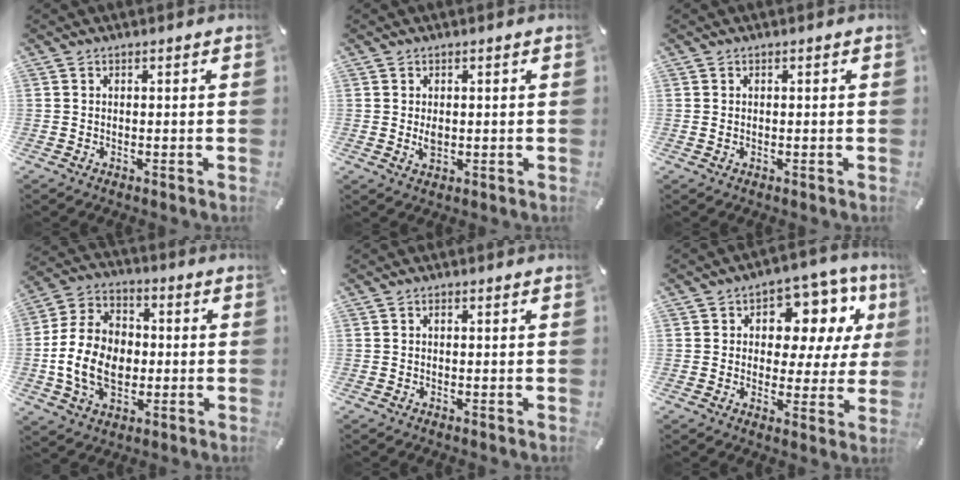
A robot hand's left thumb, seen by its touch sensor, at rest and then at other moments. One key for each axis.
{"total": 2.1, "fx": 0.0, "fy": 1.5, "fz": 1.5, "tx": -0.031, "ty": -0.005, "tz": -0.003}
{"total": 0.9, "fx": -0.2, "fy": 0.6, "fz": 0.6, "tx": -0.012, "ty": 0.002, "tz": -0.004}
{"total": 14.4, "fx": -2.5, "fy": 10.9, "fz": 9.1, "tx": -0.211, "ty": 0.018, "tz": -0.043}
{"total": 0.0}
{"total": 12.3, "fx": 5.2, "fy": 8.3, "fz": 7.5, "tx": -0.103, "ty": -0.036, "tz": 0.093}